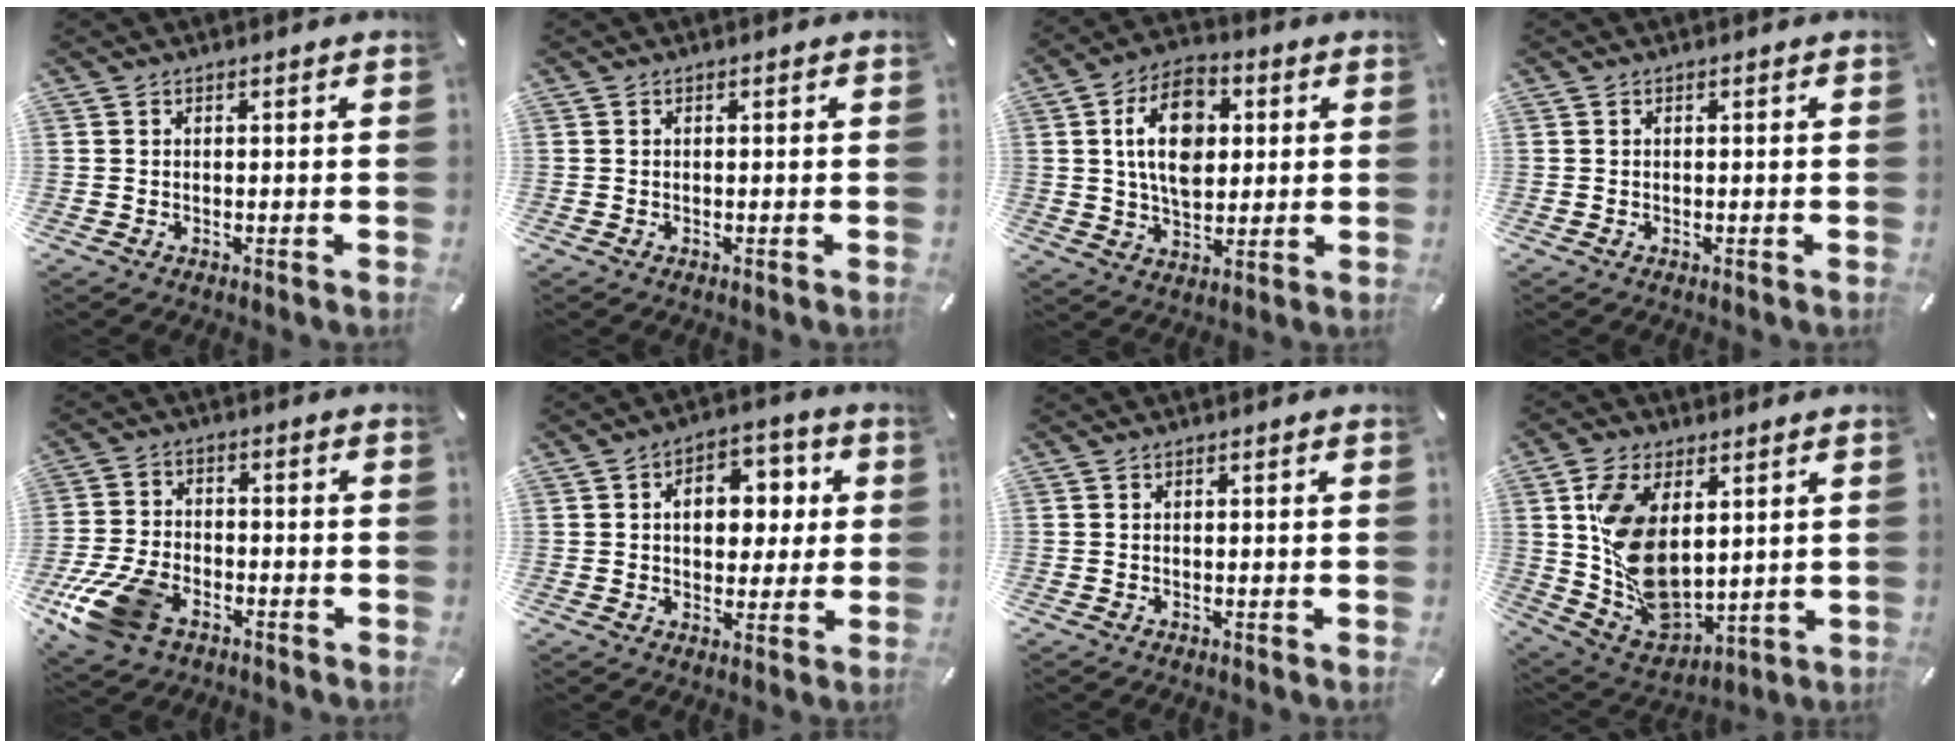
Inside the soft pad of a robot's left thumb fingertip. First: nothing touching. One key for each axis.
{"total": 0.0}
{"total": 14.0, "fx": 2.7, "fy": 9.3, "fz": 10.1, "tx": -0.192, "ty": 0.006, "tz": 0.043}
{"total": 0.0}
{"total": 13.2, "fx": -6.9, "fy": 7.9, "fz": 8.0, "tx": -0.169, "ty": 0.029, "tz": -0.123}
{"total": 10.3, "fx": 1.7, "fy": 7.6, "fz": 6.8, "tx": -0.088, "ty": 0.001, "tz": 0.024}
{"total": 0.0}
{"total": 15.6, "fx": 3.6, "fy": 10.2, "fz": 11.2, "tx": -0.224, "ty": -0.017, "tz": 0.076}